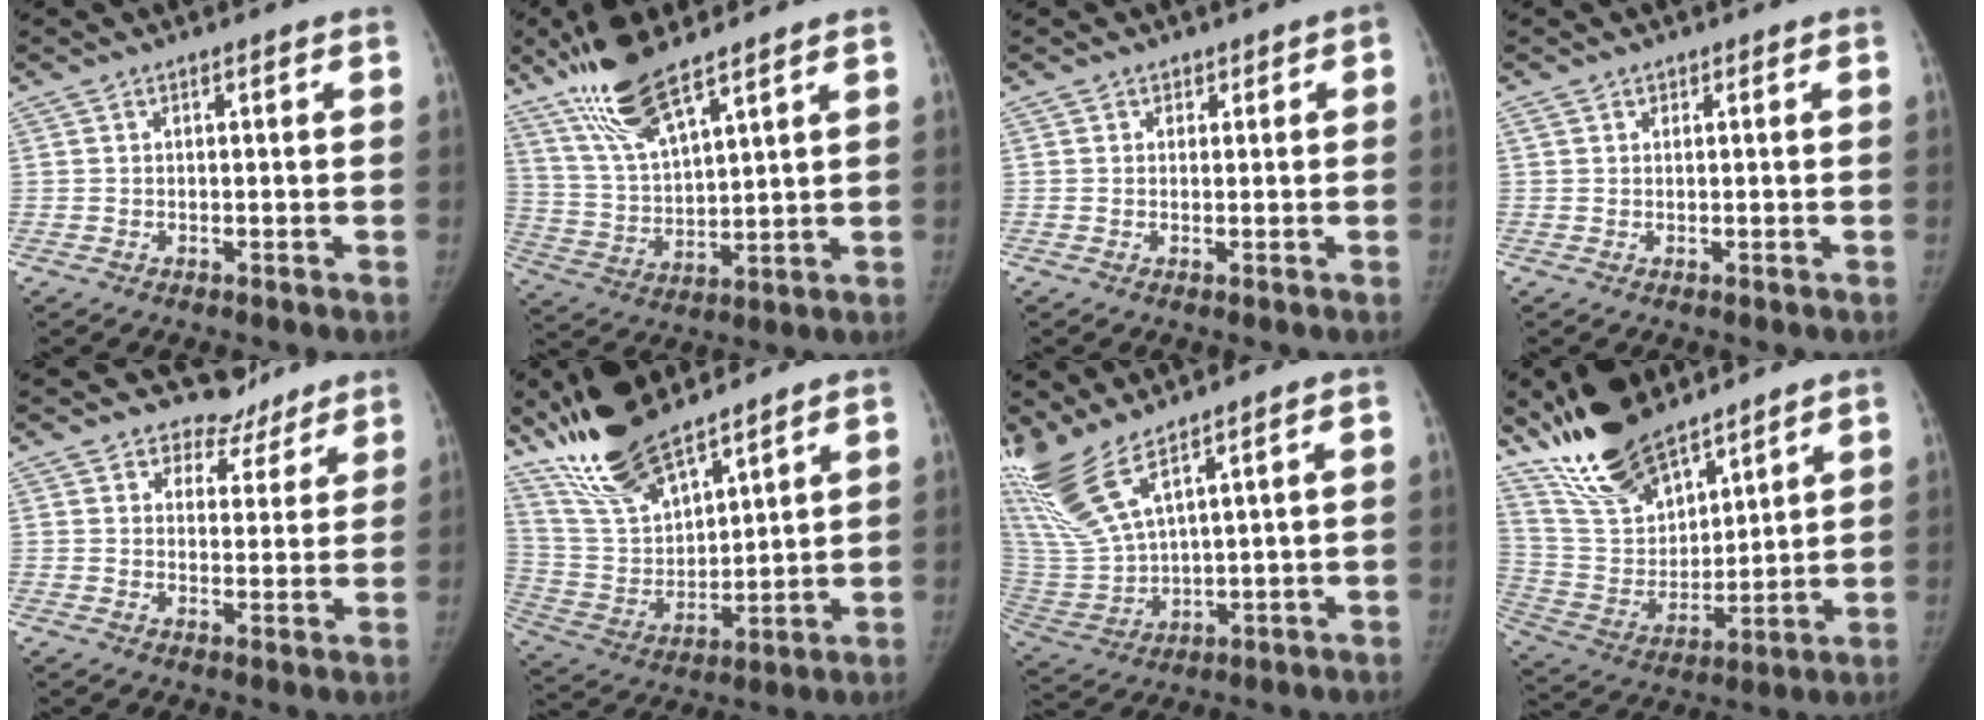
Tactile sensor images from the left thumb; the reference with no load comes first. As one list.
[{"total": 13.2, "force": [9.6, 2.7, 8.6], "torque": [-0.167, -0.042, 0.200]}, {"total": 1.3, "force": [0.5, 1.2, 0.2], "torque": [0.019, 0.001, -0.001]}, {"total": 0.7, "force": [0.5, 0.5, 0.0], "torque": [0.003, -0.002, 0.010]}, {"total": 6.5, "force": [5.6, 3.2, -0.4], "torque": [0.032, -0.047, 0.078]}, {"total": 17.2, "force": [13.8, 5.2, 8.8], "torque": [-0.144, -0.064, 0.275]}, {"total": 13.5, "force": [9.6, 2.8, 9.0], "torque": [-0.212, -0.047, 0.213]}, {"total": 18.9, "force": [14.7, 7.5, 9.1], "torque": [-0.131, -0.068, 0.283]}]